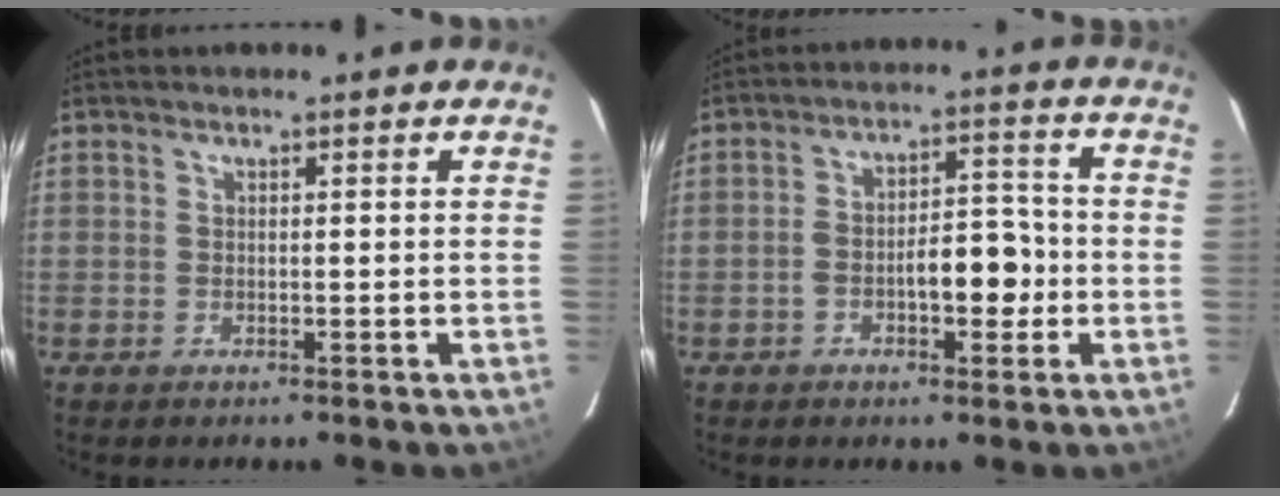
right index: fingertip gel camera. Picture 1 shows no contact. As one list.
[{"total": 7.8, "force": [-2.1, 3.0, 6.8], "torque": [-0.113, 0.027, -0.031]}]